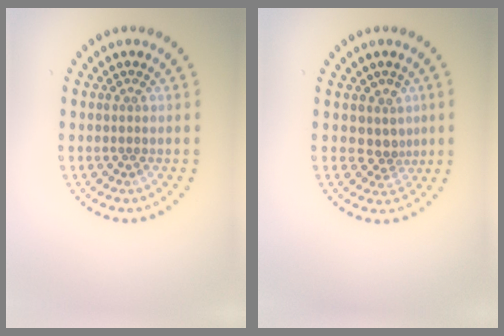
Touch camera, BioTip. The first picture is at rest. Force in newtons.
{"total": 2.3, "press": 1.6, "slide": 1.7}